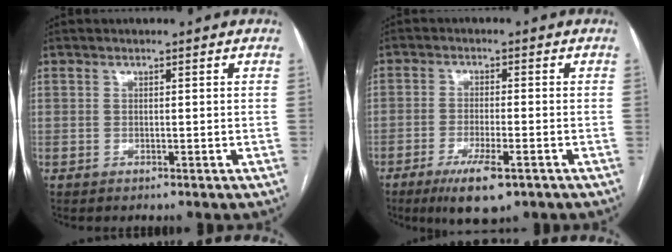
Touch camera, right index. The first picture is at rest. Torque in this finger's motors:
{"motor_torque": [1.13, -0.27, 0.26, 0.08]}